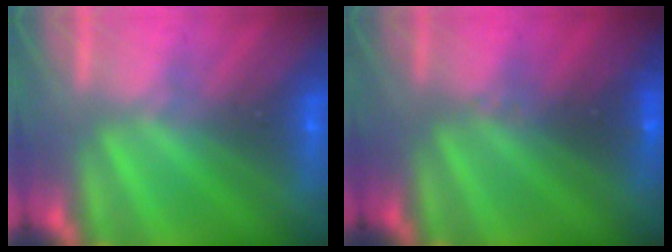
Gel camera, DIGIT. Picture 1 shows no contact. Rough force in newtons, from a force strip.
{"total": 2.4}